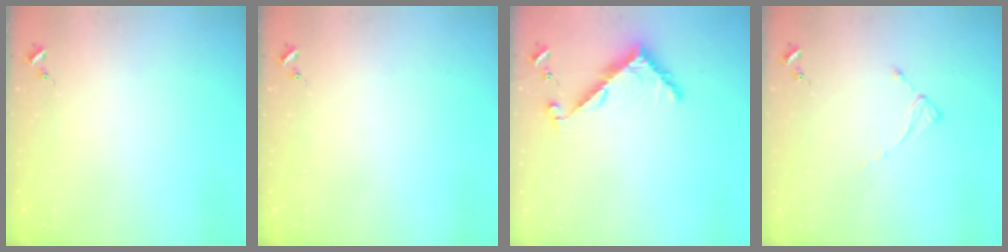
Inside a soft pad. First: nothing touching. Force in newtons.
{"total": 0.0}
{"total": 7.3, "press": 7.3, "slide": 0.6}
{"total": 1.9, "press": 1.8, "slide": 0.3}